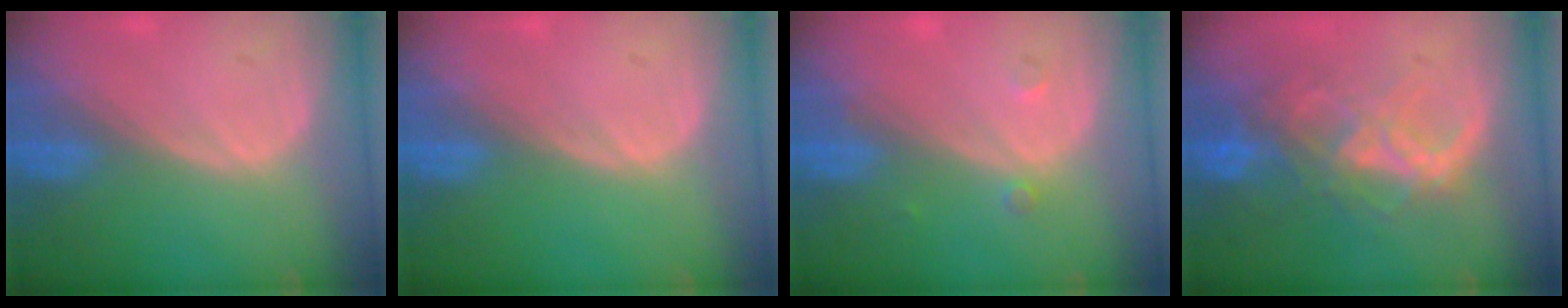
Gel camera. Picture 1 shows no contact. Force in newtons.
{"total": 0.0}
{"total": 1.3, "press": 1.3, "slide": 0.1}
{"total": 8.8, "press": 7.5, "slide": 4.7}